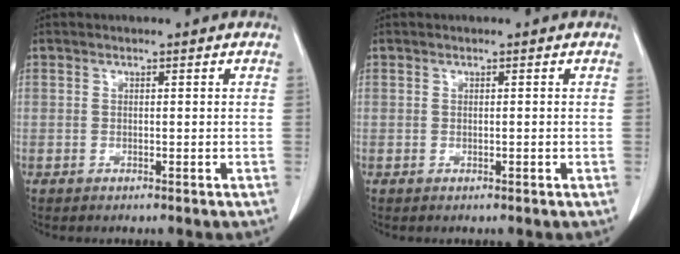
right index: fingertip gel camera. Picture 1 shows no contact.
{"total": 0.0}